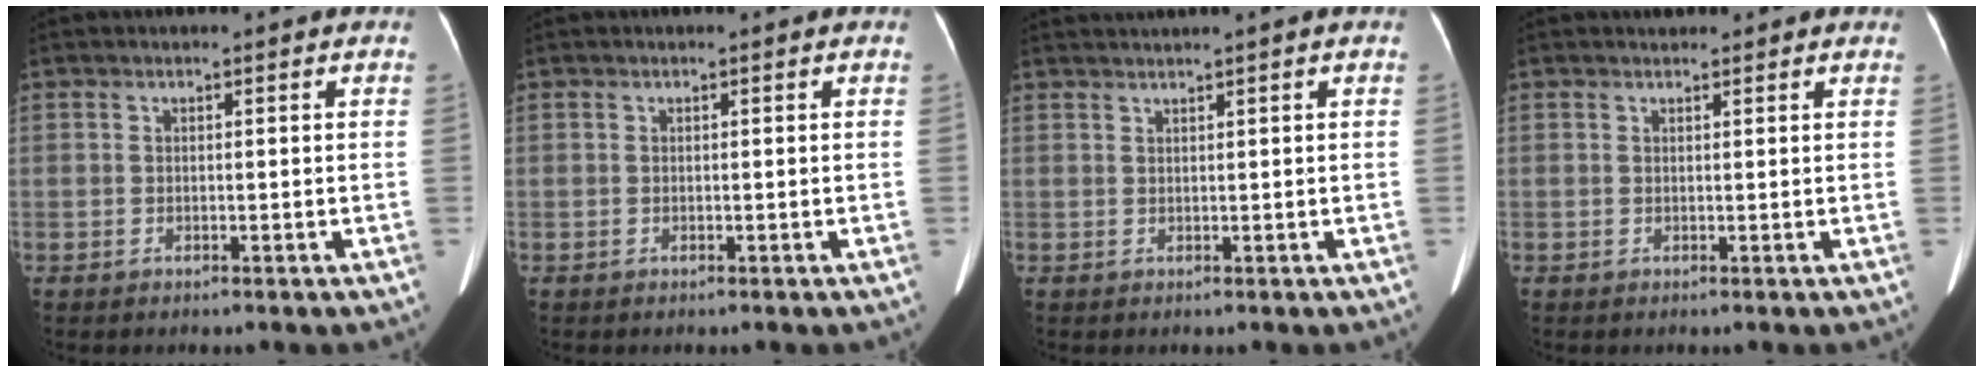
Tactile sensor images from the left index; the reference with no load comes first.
{"total": 0.0}
{"total": 2.3, "force": [1.8, -0.8, 1.1], "torque": [-0.021, 0.015, 0.041]}
{"total": 1.5, "force": [1.2, 0.9, 0.2], "torque": [0.002, 0.017, 0.015]}